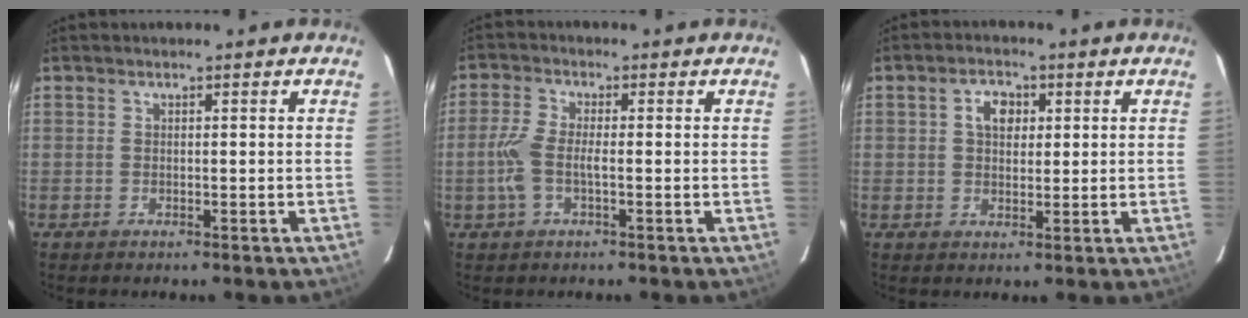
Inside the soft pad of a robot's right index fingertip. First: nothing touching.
{"total": 5.3, "force": [-1.2, 1.7, 4.9], "torque": [-0.112, 0.002, -0.024]}
{"total": 4.2, "force": [1.2, 3.0, 2.7], "torque": [-0.044, 0.013, 0.021]}